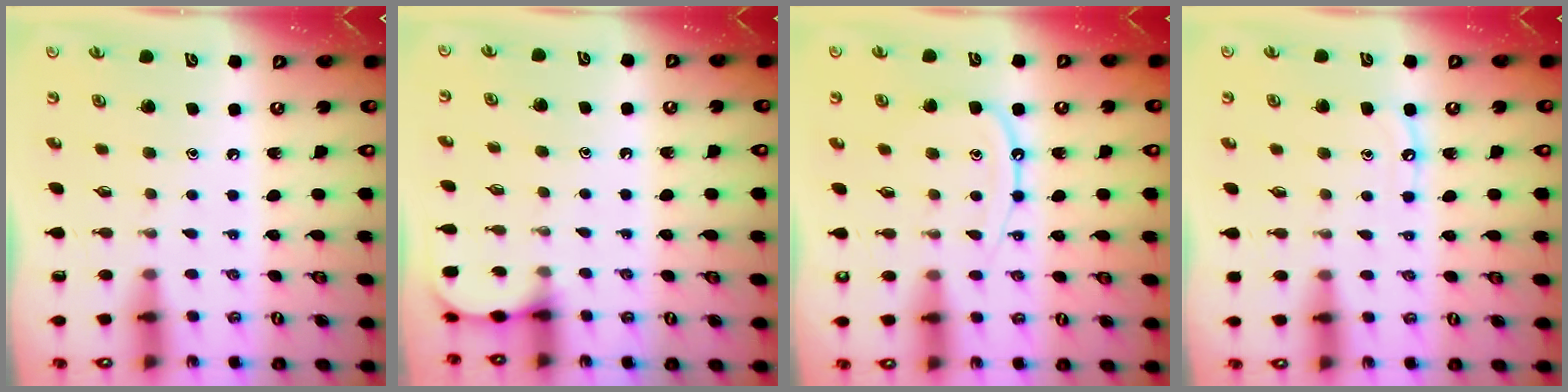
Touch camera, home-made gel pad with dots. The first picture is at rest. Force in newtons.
{"total": 4.1, "press": 4.1, "slide": 0.5}
{"total": 9.3, "press": 9.2, "slide": 1.0}
{"total": 4.9, "press": 4.9, "slide": 0.5}